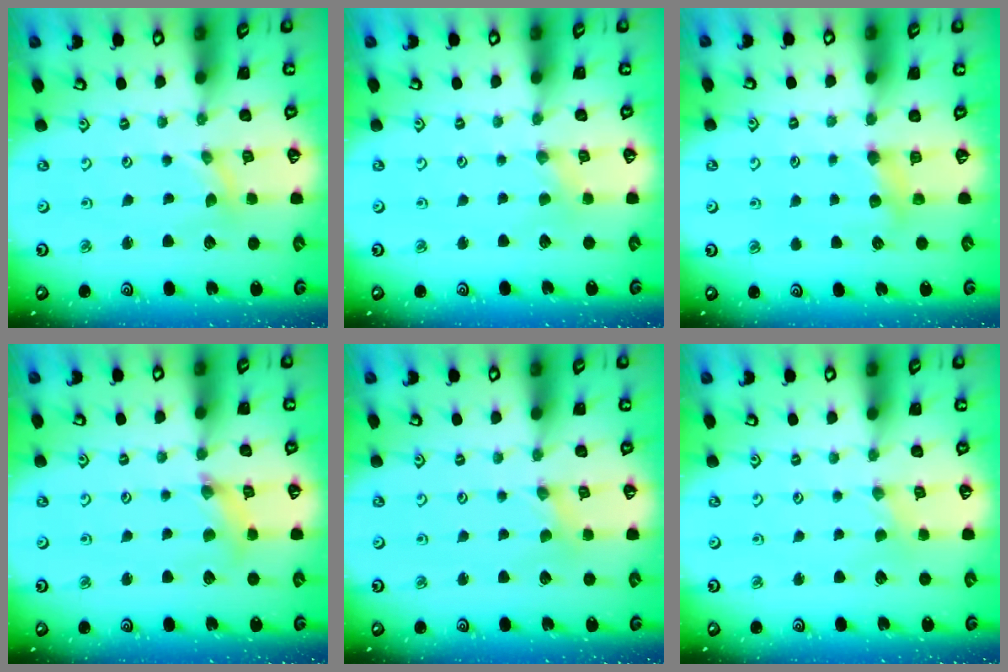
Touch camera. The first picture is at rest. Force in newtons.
{"total": 0.0}
{"total": 4.3, "press": 4.2, "slide": 0.5}
{"total": 4.2, "press": 4.2, "slide": 0.4}
{"total": 0.0}
{"total": 0.0}